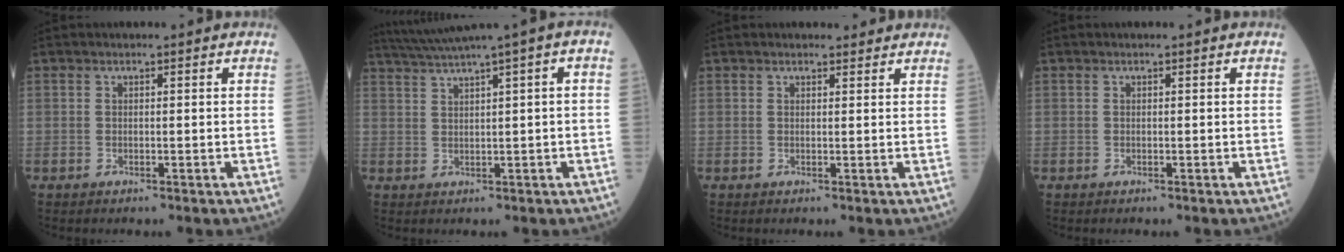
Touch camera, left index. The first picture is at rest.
{"total": 5.8, "force": [3.6, -1.1, 4.4], "torque": [-0.083, 0.021, 0.068]}
{"total": 1.8, "force": [1.7, 0.8, 0.1], "torque": [-0.004, 0.005, 0.016]}
{"total": 0.0}